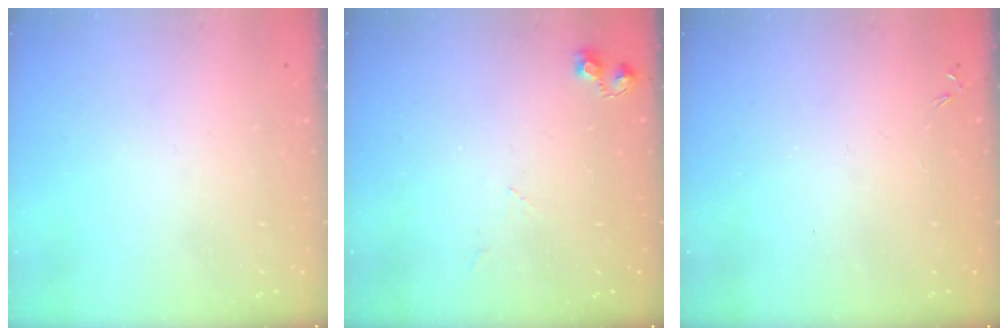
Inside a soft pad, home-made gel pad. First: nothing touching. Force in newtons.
{"total": 6.6, "press": 6.5, "slide": 0.9}
{"total": 0.0}